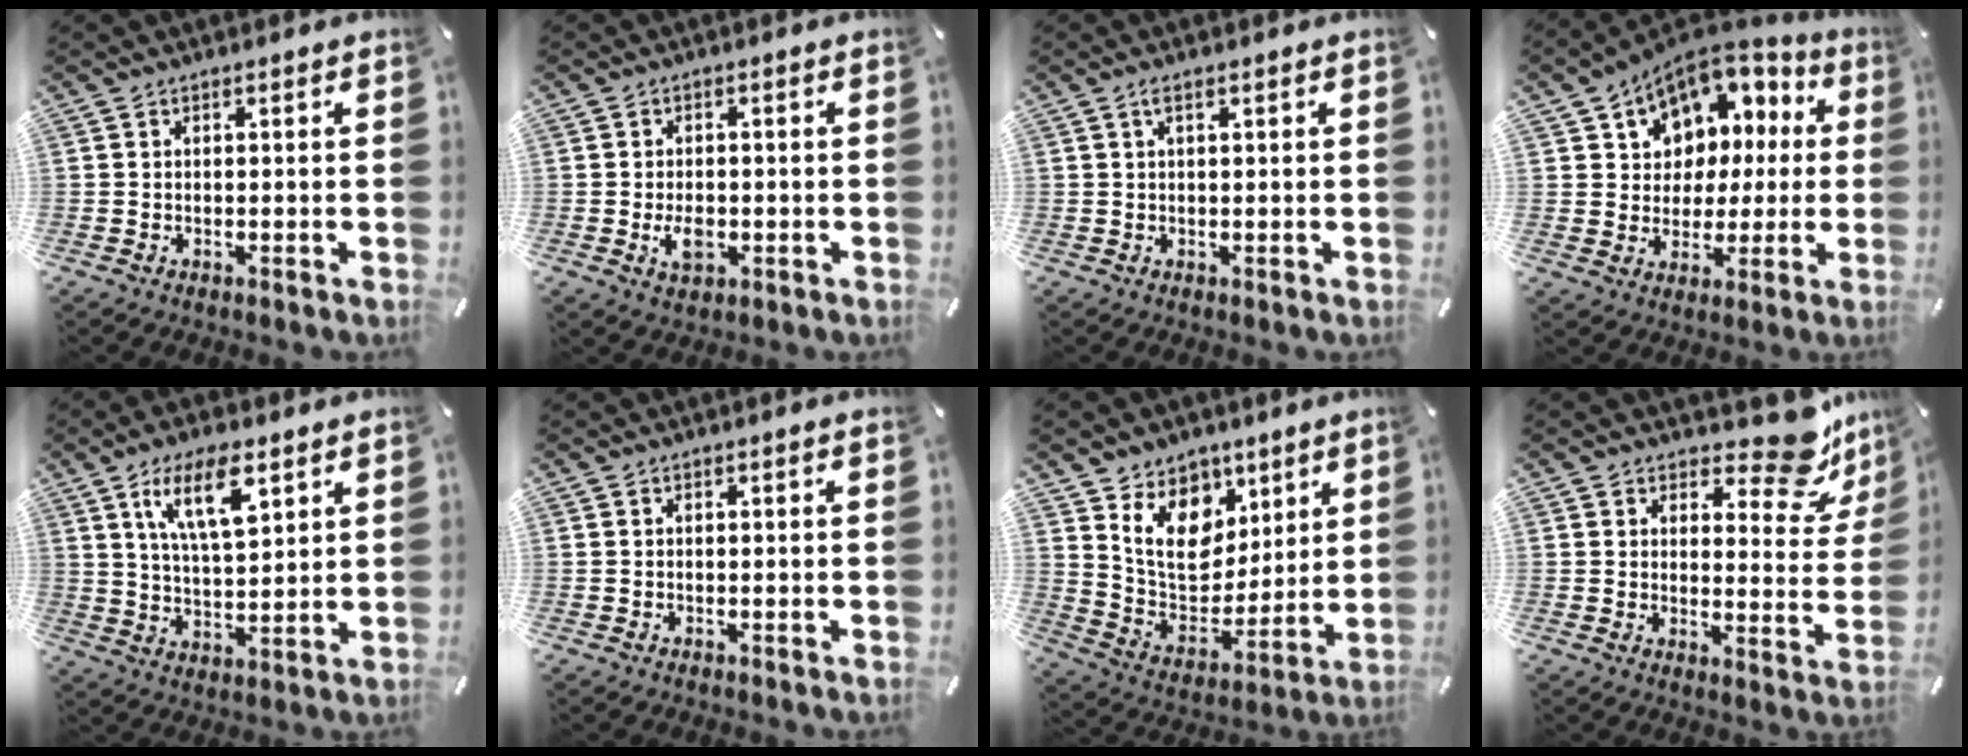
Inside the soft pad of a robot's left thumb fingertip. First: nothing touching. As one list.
[{"total": 4.4, "force": [-1.0, 3.0, 3.1], "torque": [-0.059, -0.002, -0.020]}, {"total": 1.7, "force": [0.7, 0.6, 1.4], "torque": [-0.030, 0.003, 0.011]}, {"total": 10.1, "force": [4.5, 8.8, 2.1], "torque": [-0.044, -0.043, 0.088]}, {"total": 12.2, "force": [6.8, 5.0, 8.8], "torque": [-0.170, -0.014, 0.118]}, {"total": 0.0}, {"total": 12.7, "force": [6.4, 10.0, 4.7], "torque": [-0.087, -0.049, 0.128]}, {"total": 12.2, "force": [9.3, 4.7, 6.3], "torque": [-0.070, -0.071, 0.158]}]